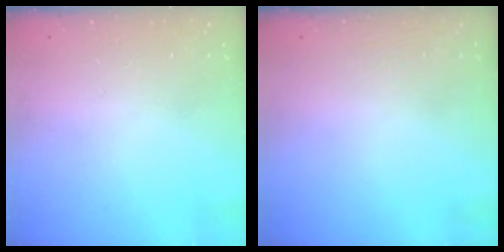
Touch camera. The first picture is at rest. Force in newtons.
{"total": 0.0}